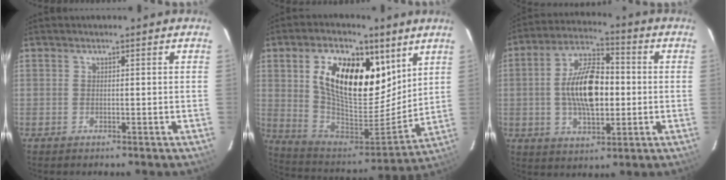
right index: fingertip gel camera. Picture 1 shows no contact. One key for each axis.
{"total": 21.4, "fx": 9.1, "fy": 11.2, "fz": 15.8, "tx": -0.297, "ty": 0.010, "tz": 0.166}
{"total": 14.2, "fx": -0.5, "fy": 7.2, "fz": 12.3, "tx": -0.223, "ty": 0.015, "tz": -0.010}